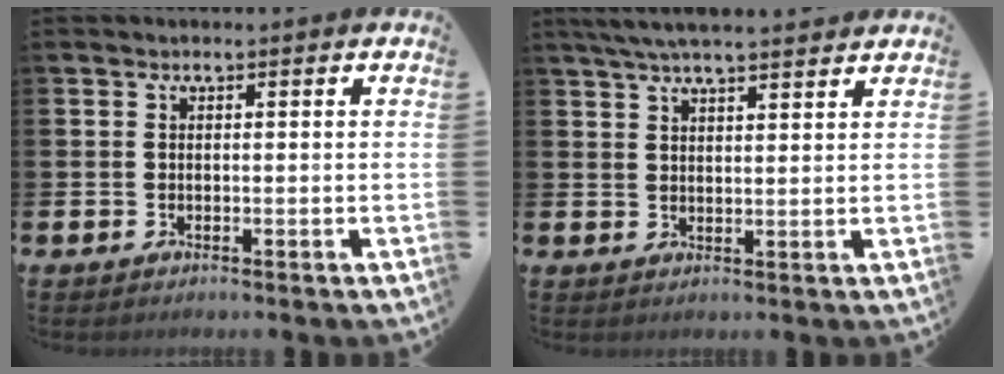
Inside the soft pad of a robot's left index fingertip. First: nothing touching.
{"total": 5.1, "force": [4.7, 0.5, 1.9], "torque": [-0.049, -0.010, 0.087]}